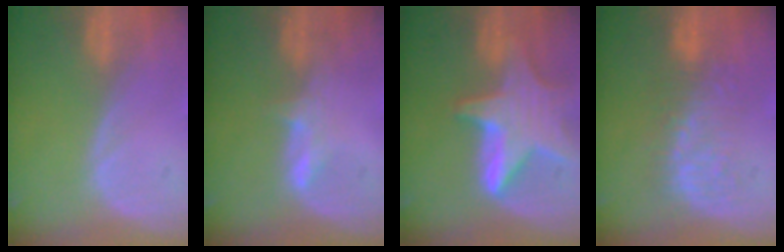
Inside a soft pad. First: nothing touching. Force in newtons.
{"total": 2.3, "press": 2.3, "slide": 0.4}
{"total": 9.5, "press": 9.5, "slide": 0.7}
{"total": 6.4, "press": 6.2, "slide": 1.3}